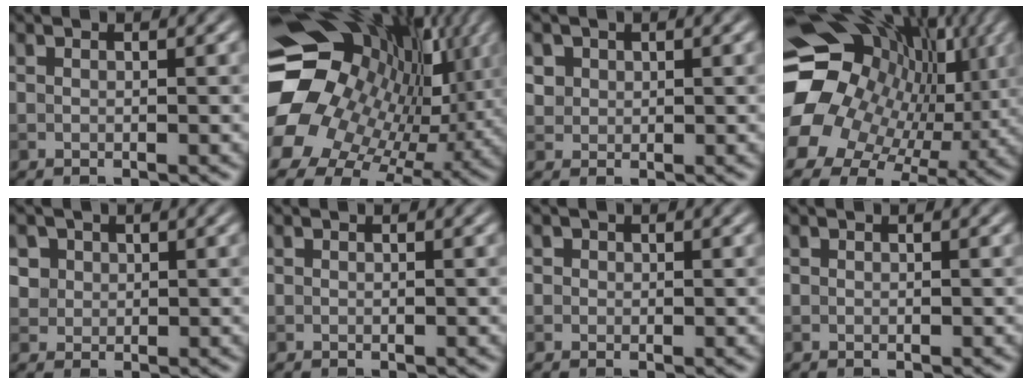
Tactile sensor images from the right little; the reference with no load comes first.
{"total": 19.3, "force": [1.5, 15.6, 11.4], "torque": [-0.210, -0.005, 0.033]}
{"total": 1.5, "force": [0.6, 1.3, 0.4], "torque": [-0.008, -0.006, 0.025]}
{"total": 17.3, "force": [2.0, 14.2, 9.7], "torque": [-0.194, -0.008, 0.039]}
{"total": 2.6, "force": [1.2, 2.2, 0.9], "torque": [-0.026, 0.001, 0.035]}
{"total": 0.0}
{"total": 0.8, "force": [0.2, 0.7, 0.1], "torque": [0.004, -0.004, -0.002]}
{"total": 0.0}